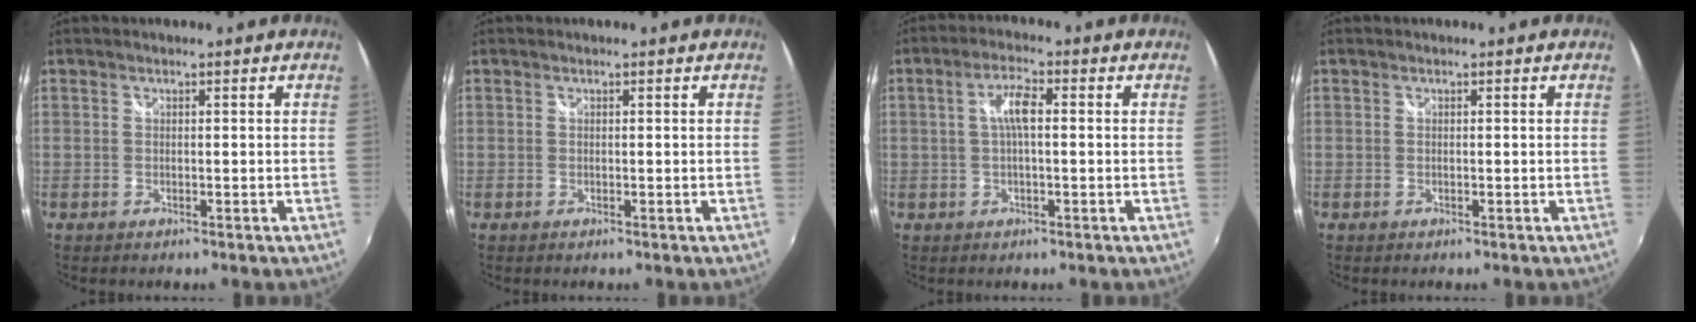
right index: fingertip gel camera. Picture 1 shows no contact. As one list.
[{"total": 0.0}, {"total": 4.4, "force": [0.2, 1.2, 4.2], "torque": [-0.079, 0.010, 0.005]}, {"total": 0.0}]